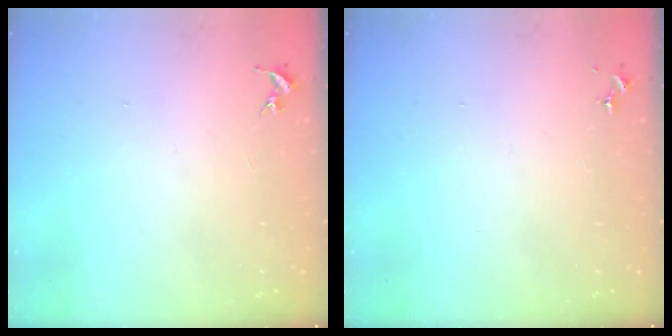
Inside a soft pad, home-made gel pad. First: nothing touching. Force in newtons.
{"total": 0.0}